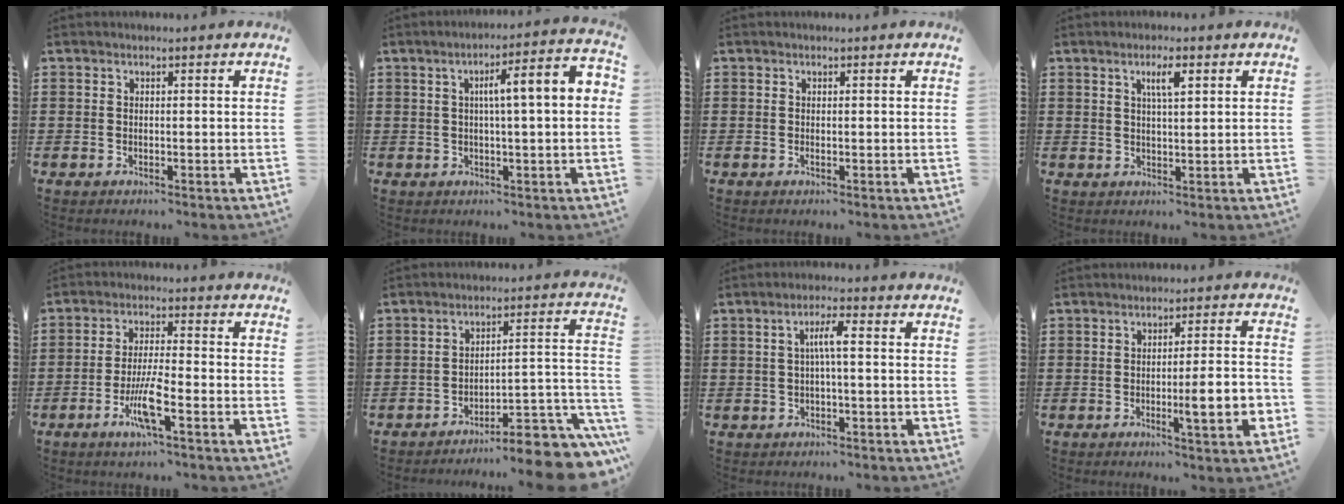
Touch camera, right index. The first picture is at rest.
{"total": 6.3, "force": [0.4, 0.5, 6.3], "torque": [-0.103, -0.006, -0.006]}
{"total": 0.0}
{"total": 3.4, "force": [1.5, 0.8, 2.9], "torque": [-0.053, 0.004, 0.021]}
{"total": 7.1, "force": [-3.2, 0.7, 6.3], "torque": [-0.135, -0.015, -0.064]}
{"total": 9.4, "force": [-7.6, 1.8, 5.2], "torque": [-0.058, 0.012, -0.141]}
{"total": 3.7, "force": [0.0, 0.5, 3.6], "torque": [-0.070, 0.005, -0.004]}
{"total": 7.5, "force": [-2.0, 0.7, 7.2], "torque": [-0.105, -0.010, -0.033]}